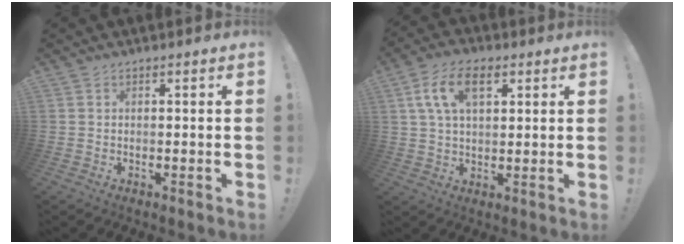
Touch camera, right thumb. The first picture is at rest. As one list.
[{"total": 11.4, "force": [4.4, 6.5, 8.3], "torque": [-0.151, 0.008, 0.083]}]